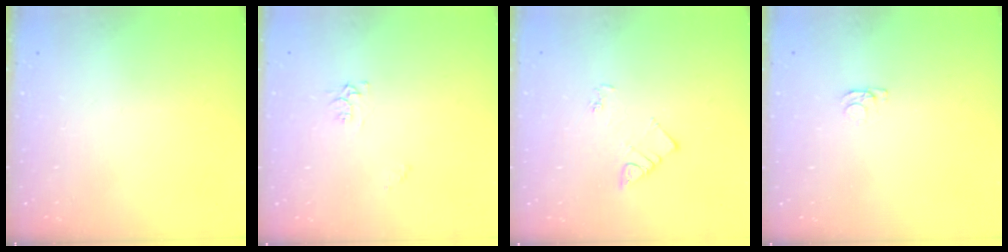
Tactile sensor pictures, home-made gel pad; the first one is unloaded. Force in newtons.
{"total": 5.0, "press": 5.0, "slide": 0.7}
{"total": 4.2, "press": 4.2, "slide": 0.5}
{"total": 1.2, "press": 1.1, "slide": 0.3}